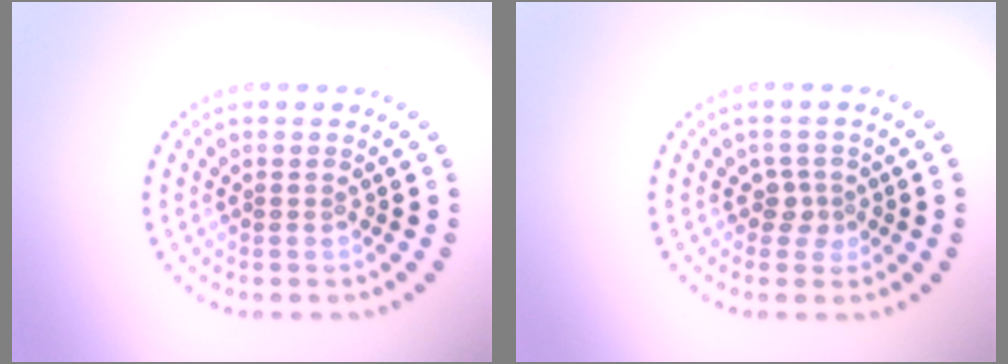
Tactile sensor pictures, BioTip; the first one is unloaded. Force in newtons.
{"total": 1.6, "press": 1.1, "slide": 1.1}